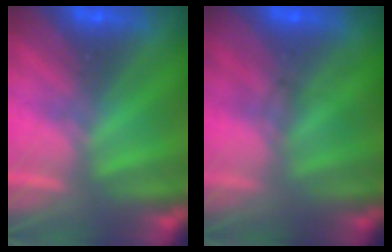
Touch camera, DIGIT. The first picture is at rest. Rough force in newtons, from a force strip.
{"total": 1.6}